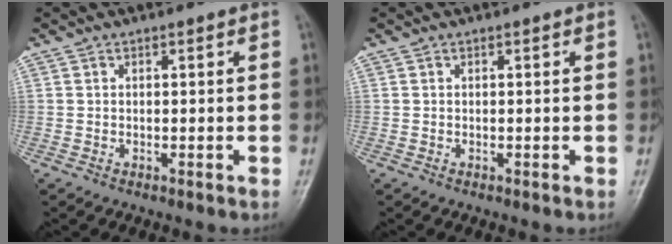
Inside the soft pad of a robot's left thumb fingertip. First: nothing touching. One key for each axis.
{"total": 0.0}